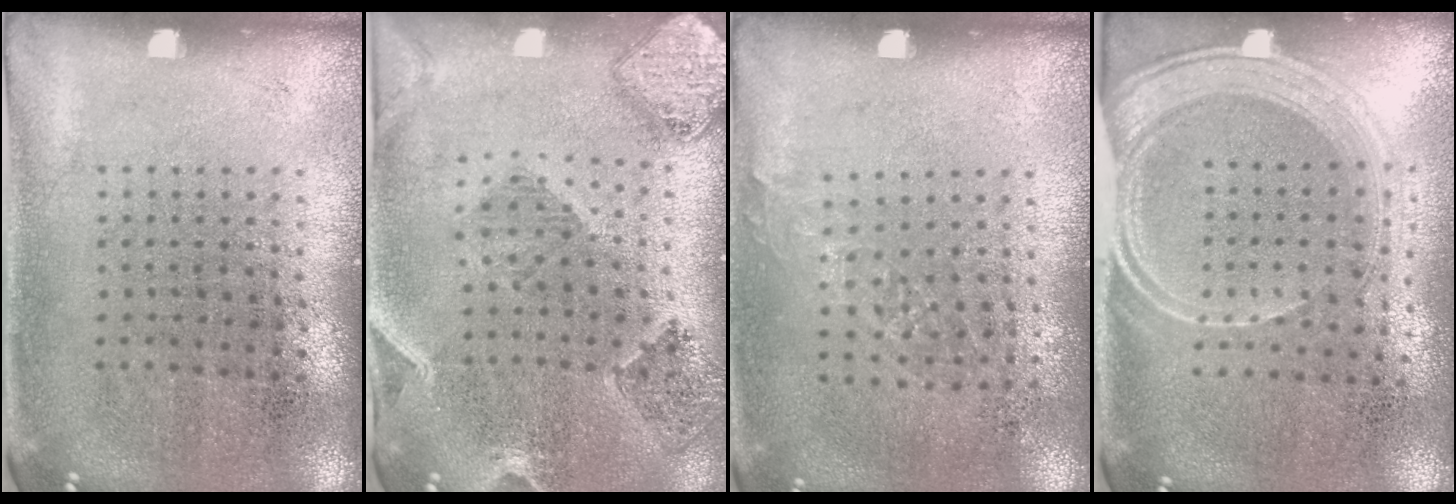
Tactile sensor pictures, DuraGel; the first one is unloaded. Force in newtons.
{"total": 1.6, "press": 1.6, "slide": 0.3}
{"total": 0.9, "press": 0.8, "slide": 0.4}
{"total": 2.1, "press": 1.7, "slide": 1.2}